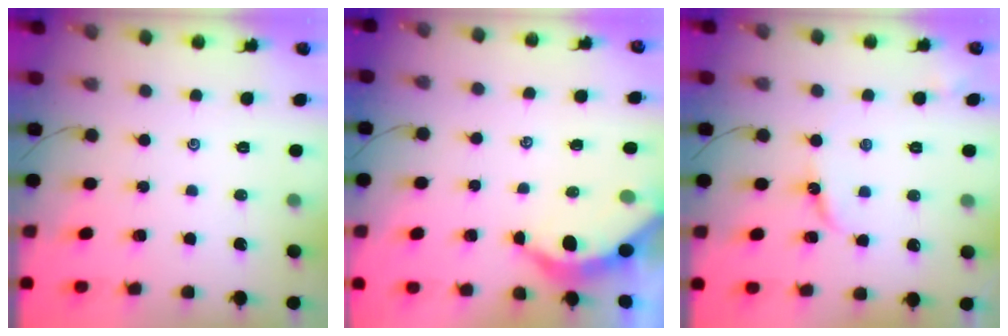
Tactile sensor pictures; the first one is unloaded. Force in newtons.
{"total": 3.8, "press": 3.8, "slide": 0.5}
{"total": 5.2, "press": 5.1, "slide": 0.6}